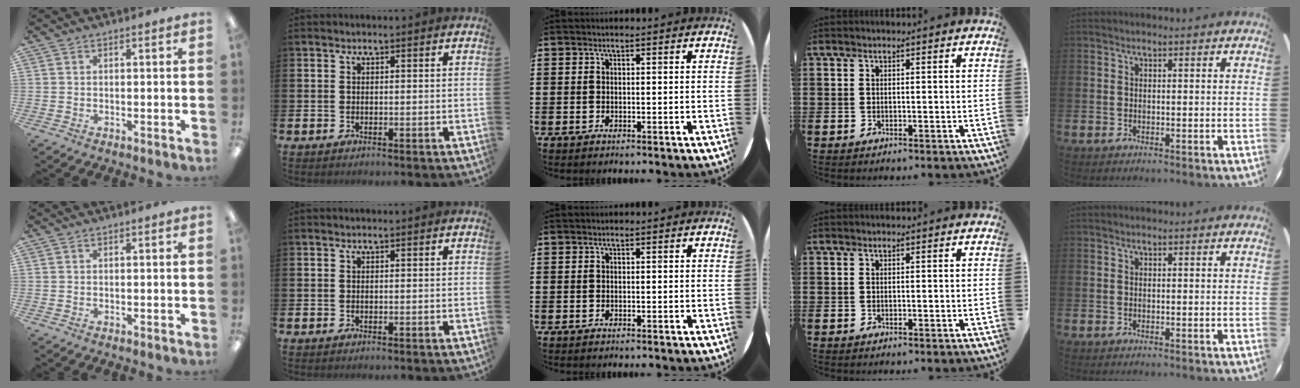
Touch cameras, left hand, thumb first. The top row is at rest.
{}